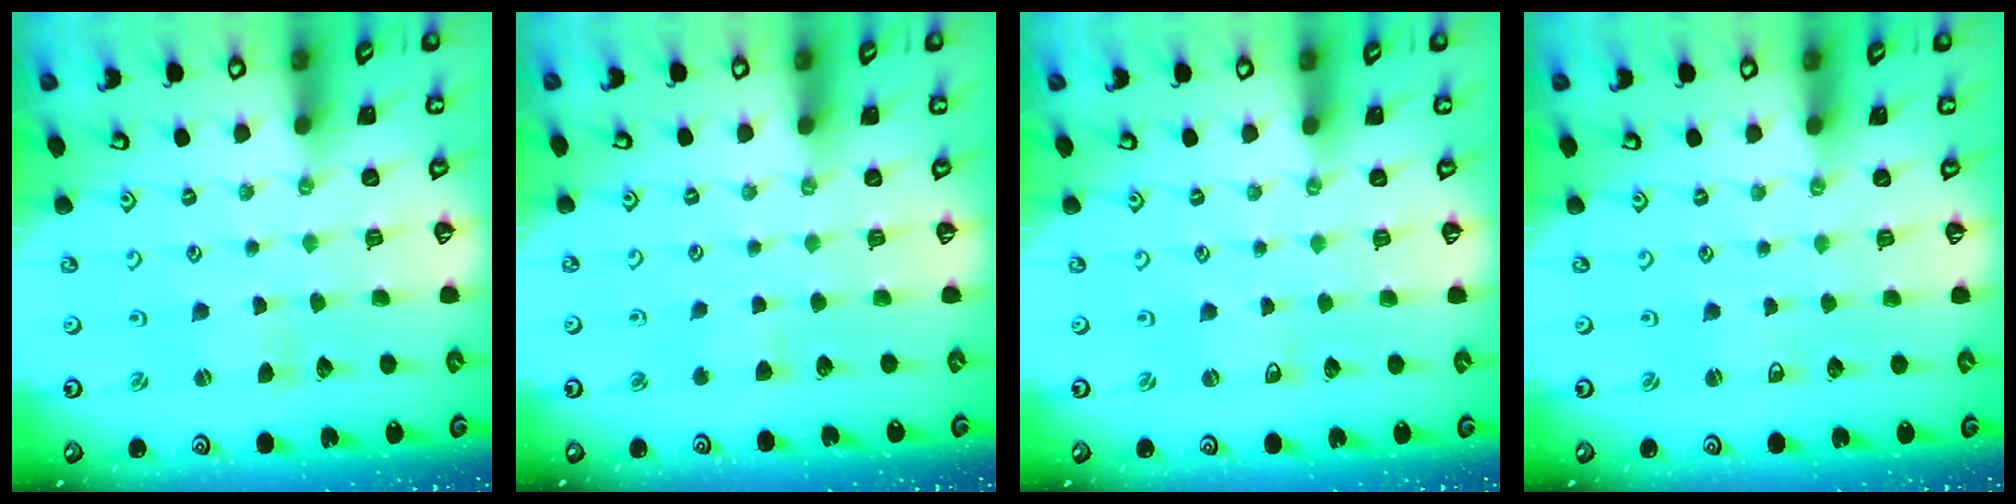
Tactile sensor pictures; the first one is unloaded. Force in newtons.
{"total": 2.8, "press": 2.7, "slide": 0.5}
{"total": 2.3, "press": 2.2, "slide": 0.4}
{"total": 2.1, "press": 2.0, "slide": 0.4}